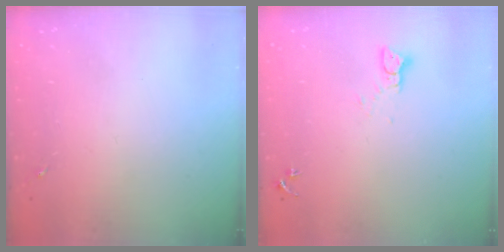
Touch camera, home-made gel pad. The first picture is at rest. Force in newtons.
{"total": 3.2, "press": 3.2, "slide": 0.4}